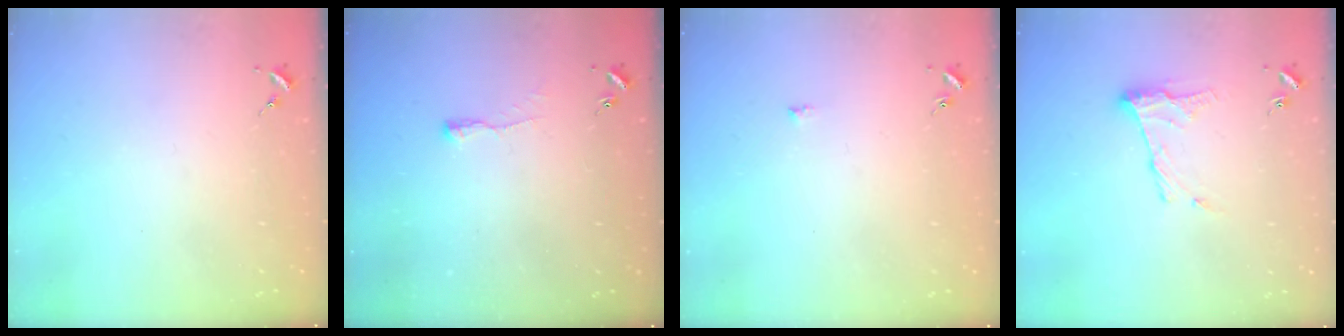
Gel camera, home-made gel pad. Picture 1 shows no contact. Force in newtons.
{"total": 3.4, "press": 3.4, "slide": 0.6}
{"total": 4.6, "press": 4.5, "slide": 0.5}
{"total": 11.4, "press": 11.3, "slide": 0.3}